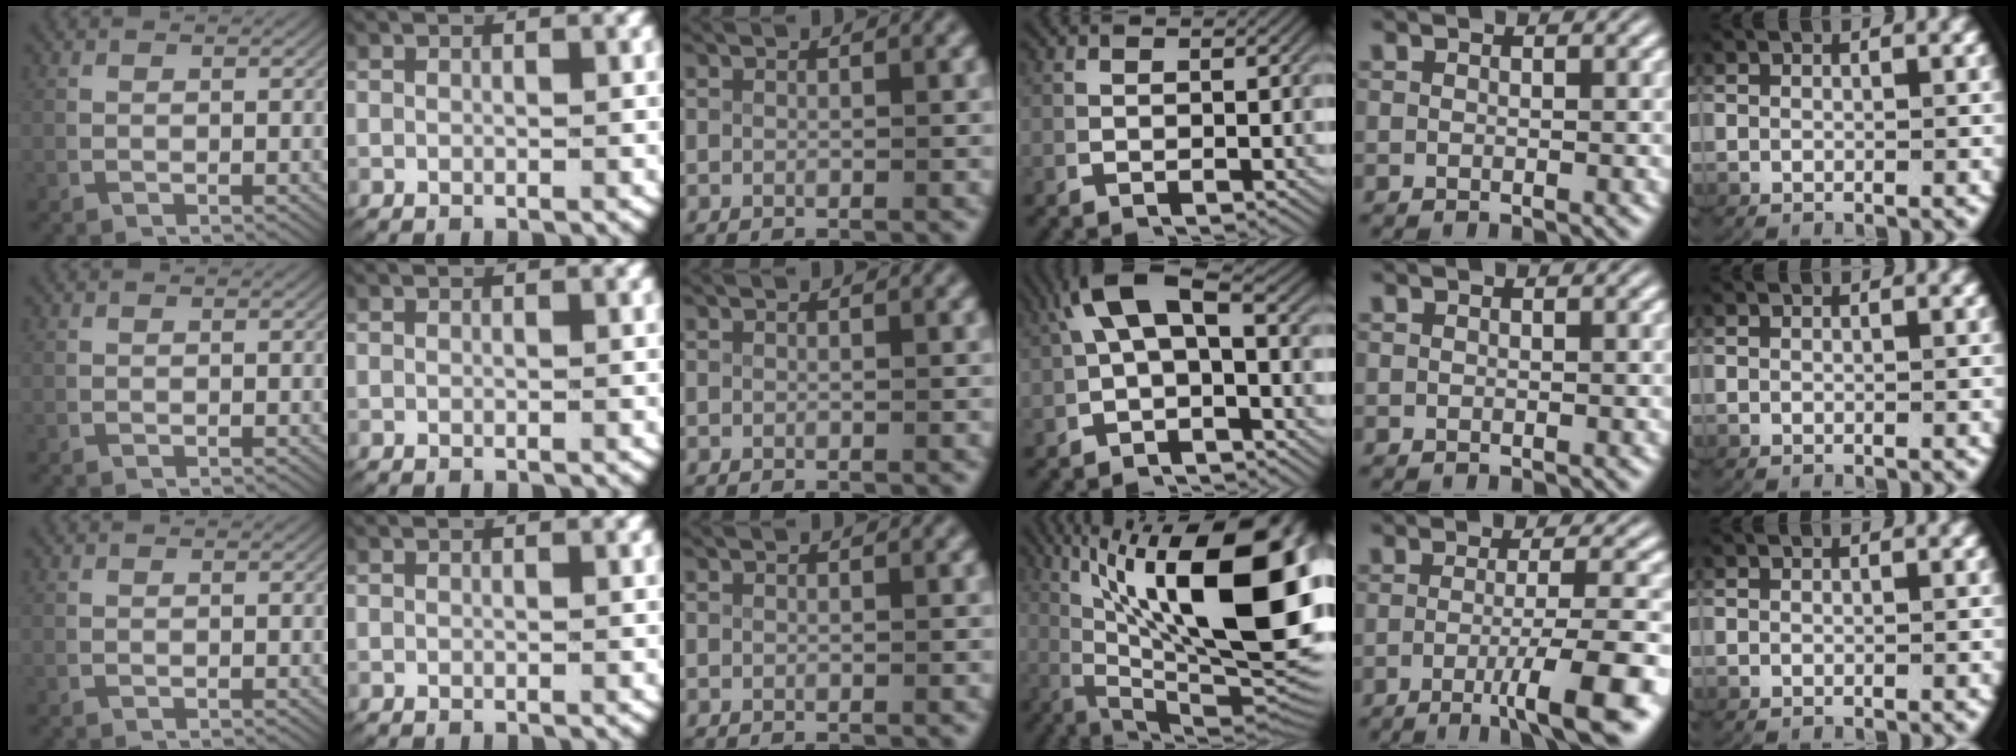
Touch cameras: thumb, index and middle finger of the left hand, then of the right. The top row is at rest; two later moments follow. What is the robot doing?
{"motion": "lift_and_place", "object": "plastic wrap"}